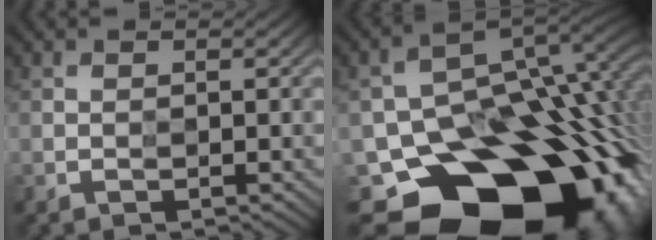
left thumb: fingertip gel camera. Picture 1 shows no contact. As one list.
[{"total": 19.9, "force": [-9.7, 14.0, 10.3], "torque": [-0.141, -0.052, -0.128]}]